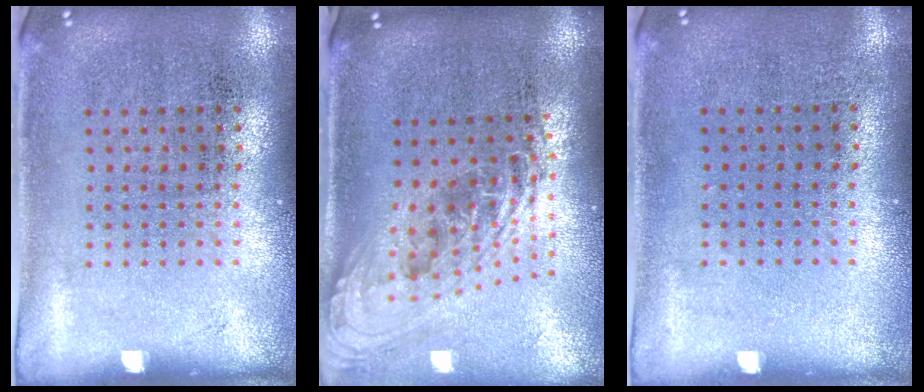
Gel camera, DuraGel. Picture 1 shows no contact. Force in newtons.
{"total": 2.3, "press": 1.6, "slide": 1.6}
{"total": 0.0}